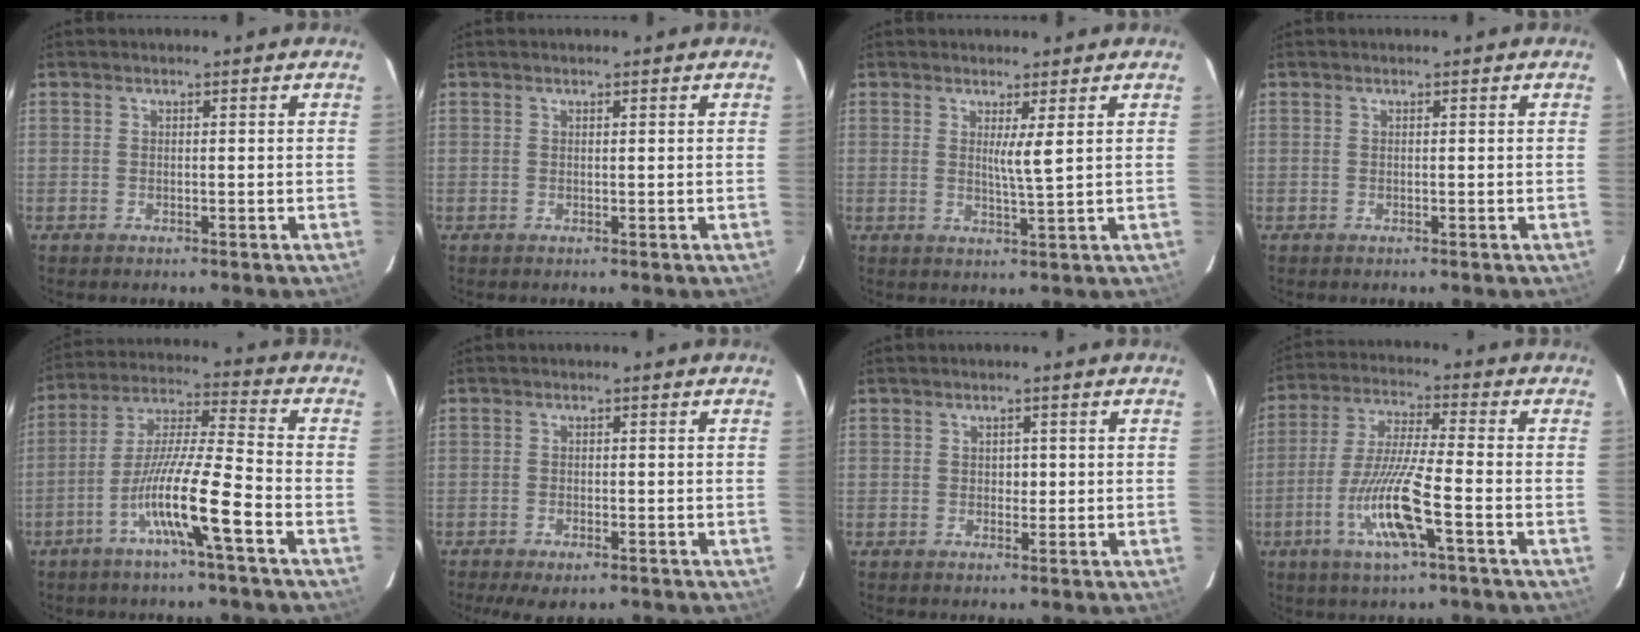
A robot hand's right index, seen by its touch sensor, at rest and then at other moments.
{"total": 0.0}
{"total": 2.8, "force": [1.0, -0.5, 2.6], "torque": [-0.048, -0.012, 0.019]}
{"total": 0.0}
{"total": 12.4, "force": [-5.6, -0.4, 11.1], "torque": [-0.214, 0.002, -0.107]}
{"total": 3.7, "force": [-2.5, 1.4, 2.3], "torque": [-0.035, -0.007, -0.032]}
{"total": 1.3, "force": [0.1, 1.0, 0.9], "torque": [-0.010, 0.002, 0.002]}
{"total": 11.8, "force": [-4.4, 0.4, 10.9], "torque": [-0.219, -0.012, -0.085]}